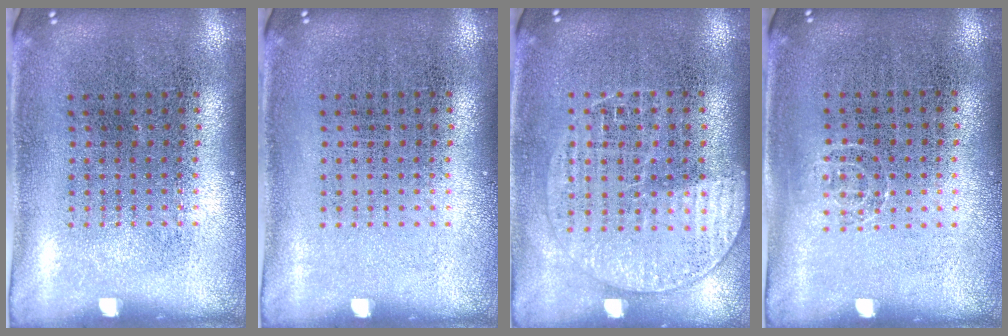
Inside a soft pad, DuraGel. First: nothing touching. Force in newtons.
{"total": 0.0}
{"total": 1.4, "press": 1.3, "slide": 0.5}
{"total": 0.7, "press": 0.5, "slide": 0.5}